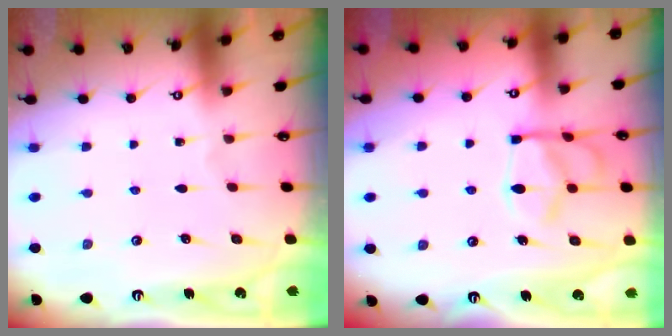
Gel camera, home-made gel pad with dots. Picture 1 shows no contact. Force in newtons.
{"total": 14.4, "press": 14.3, "slide": 1.5}